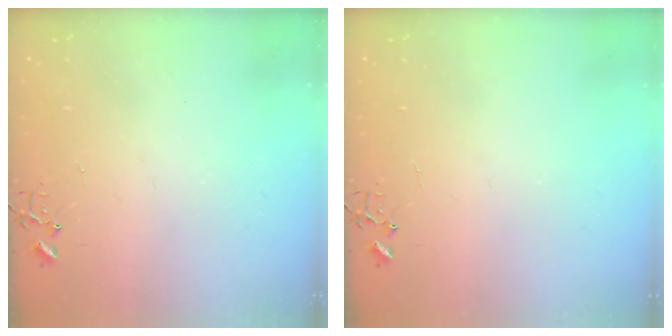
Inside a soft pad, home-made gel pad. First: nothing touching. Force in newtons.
{"total": 0.0}